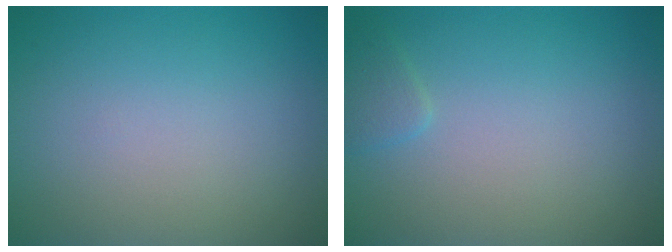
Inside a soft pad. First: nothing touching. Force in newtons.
{"total": 1.0, "press": 1.0, "slide": 0.0}